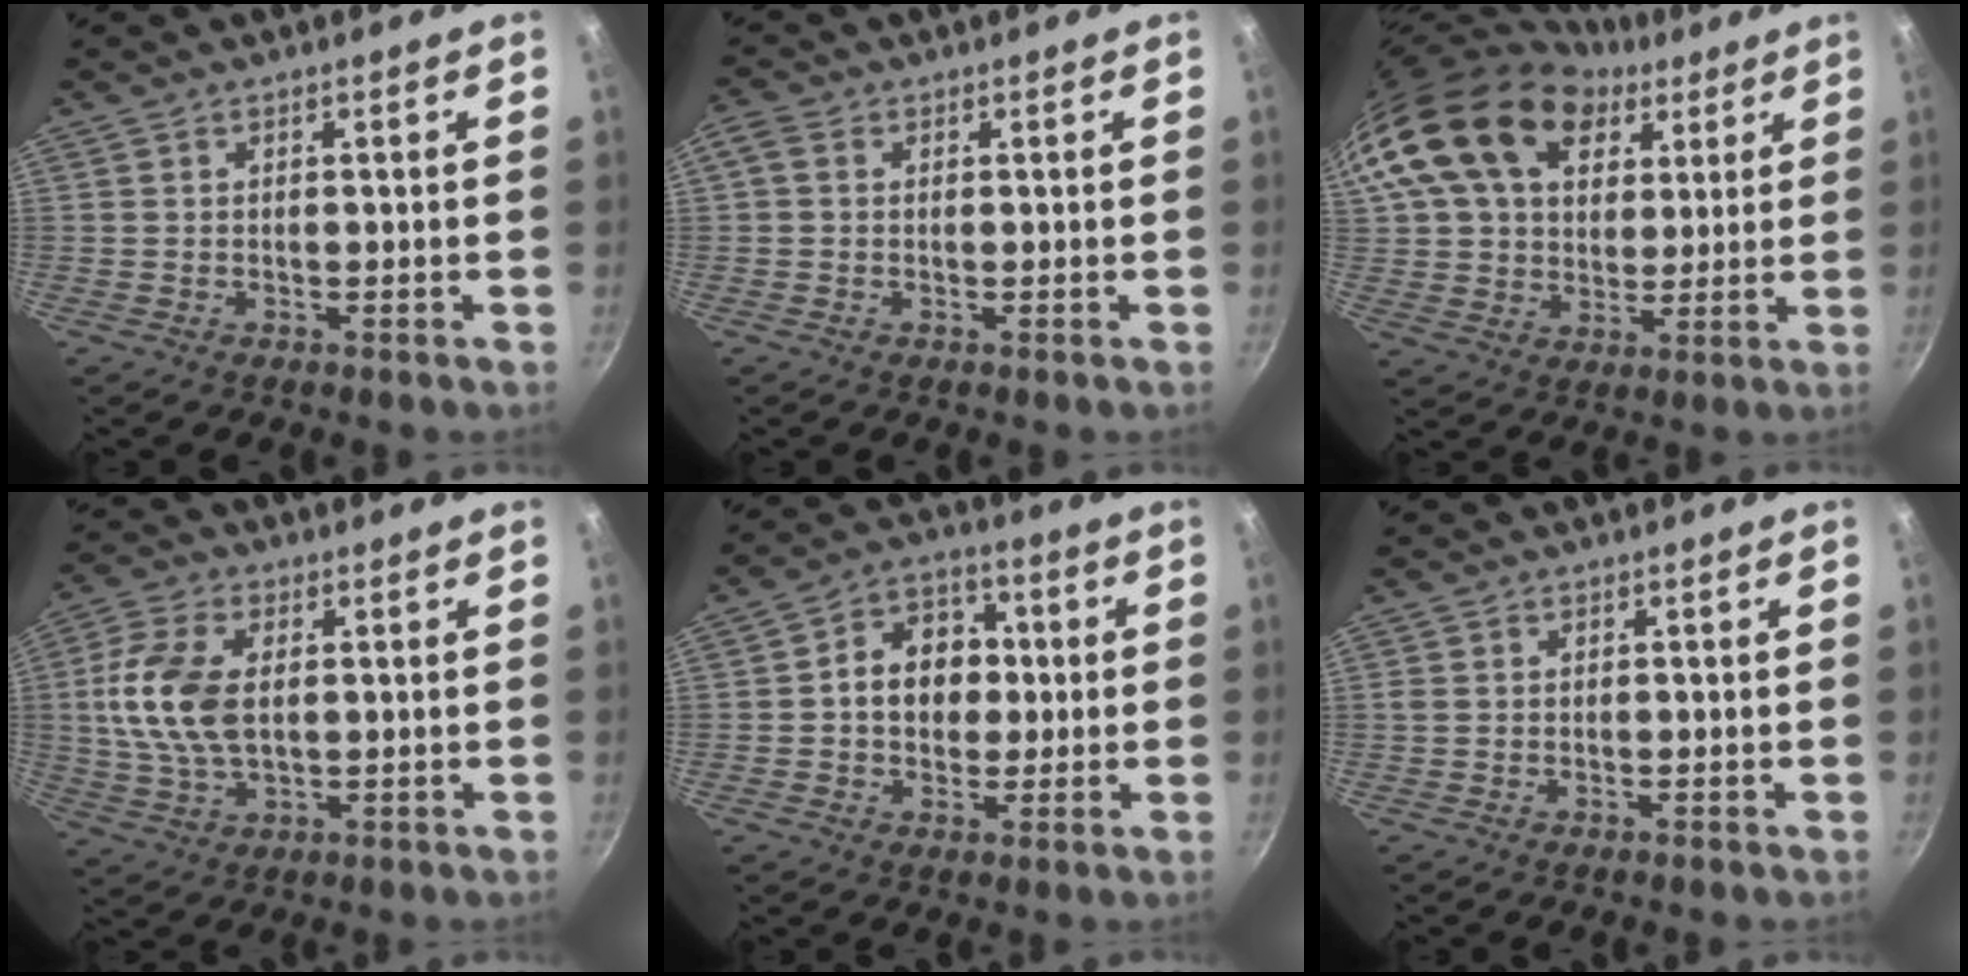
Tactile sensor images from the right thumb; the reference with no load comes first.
{"total": 2.2, "force": [0.5, 1.7, 1.3], "torque": [-0.033, 0.010, 0.004]}
{"total": 24.3, "force": [10.4, 16.9, 14.1], "torque": [-0.254, 0.008, 0.180]}
{"total": 12.2, "force": [1.2, 7.0, 9.8], "torque": [-0.195, 0.006, 0.020]}
{"total": 10.4, "force": [0.5, 8.3, 6.3], "torque": [-0.057, 0.018, -0.005]}
{"total": 0.8, "force": [-0.3, 0.3, 0.7], "torque": [-0.015, 0.002, -0.007]}